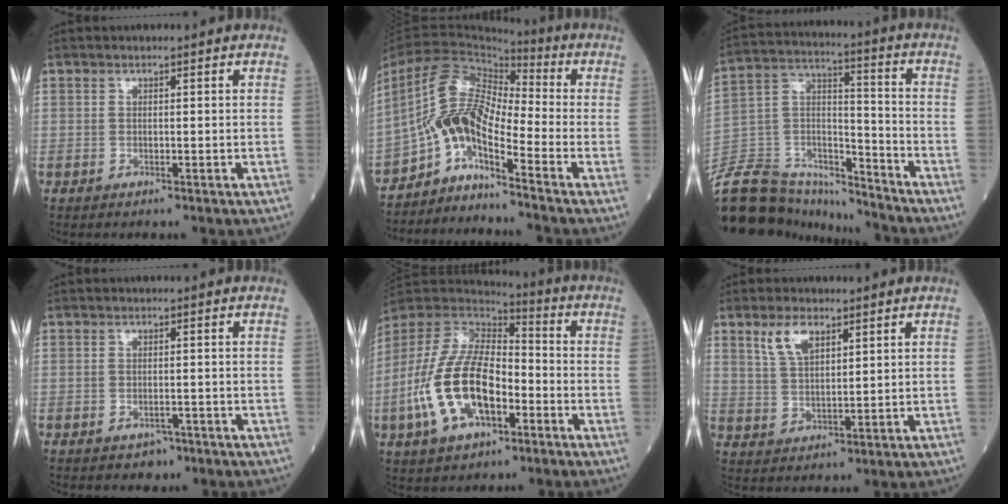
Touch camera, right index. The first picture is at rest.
{"total": 8.8, "force": [-4.9, 2.2, 6.9], "torque": [-0.148, 0.020, -0.093]}
{"total": 25.3, "force": [-22.4, 8.7, 7.9], "torque": [-0.228, 0.012, -0.369]}
{"total": 1.1, "force": [-0.5, 0.5, 0.8], "torque": [-0.014, -0.003, -0.004]}
{"total": 17.0, "force": [-5.0, 8.0, 14.1], "torque": [-0.308, 0.007, -0.088]}
{"total": 5.7, "force": [3.4, 2.4, 3.9], "torque": [-0.085, 0.005, 0.071]}